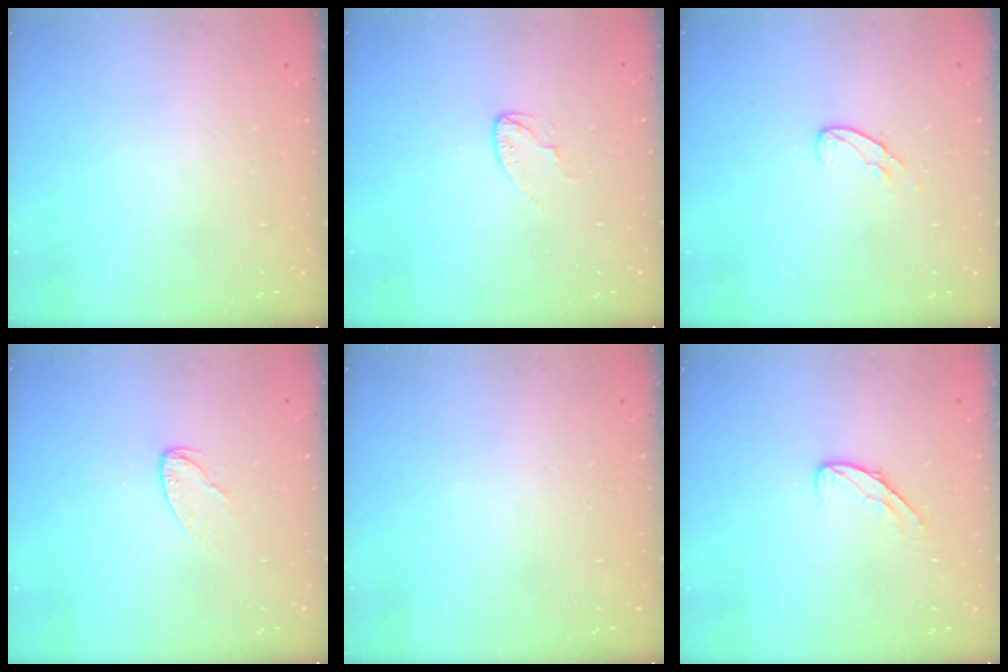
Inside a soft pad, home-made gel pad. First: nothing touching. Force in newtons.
{"total": 3.4, "press": 3.4, "slide": 0.3}
{"total": 6.3, "press": 6.3, "slide": 0.4}
{"total": 4.4, "press": 4.4, "slide": 0.4}
{"total": 0.0}
{"total": 5.1, "press": 5.1, "slide": 0.4}